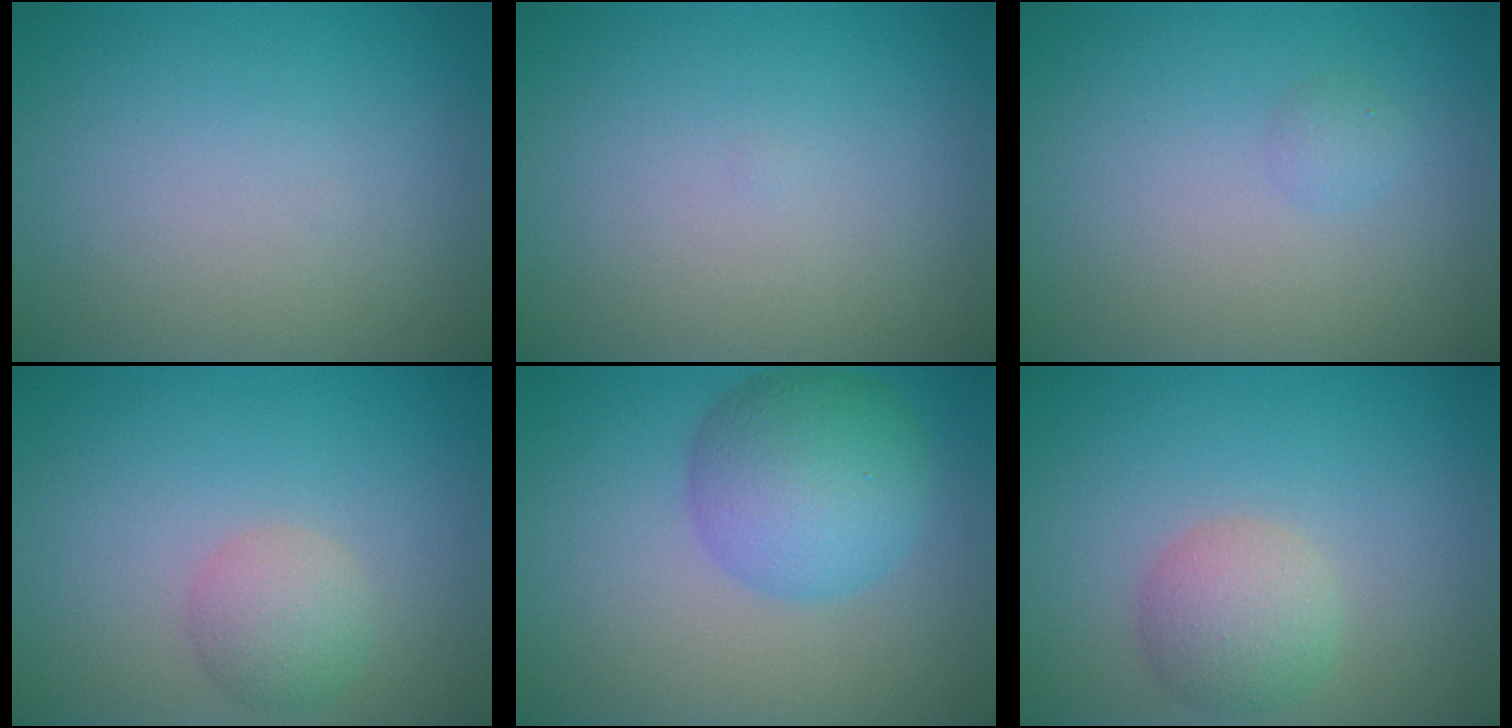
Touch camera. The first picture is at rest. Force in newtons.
{"total": 0.0}
{"total": 0.9, "press": 0.9, "slide": 0.0}
{"total": 2.5, "press": 2.5, "slide": 0.1}
{"total": 6.2, "press": 6.2, "slide": 0.2}
{"total": 3.4, "press": 3.4, "slide": 0.3}